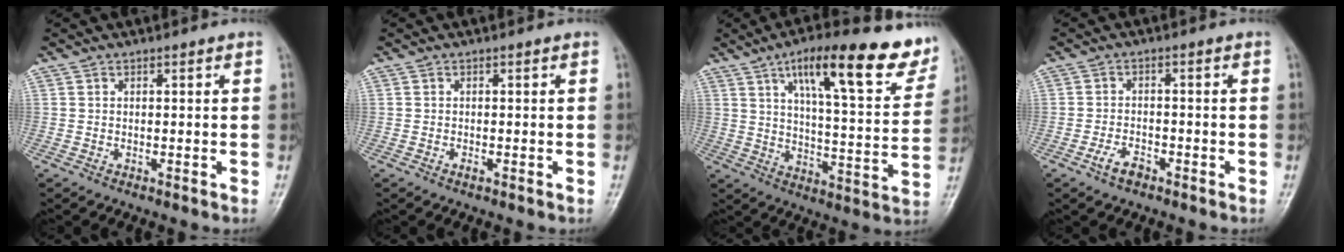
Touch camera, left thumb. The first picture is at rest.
{"total": 0.6, "force": [-0.4, 0.2, 0.3], "torque": [-0.007, 0.007, -0.006]}
{"total": 21.0, "force": [12.7, 5.7, 15.7], "torque": [-0.188, -0.042, 0.186]}
{"total": 3.3, "force": [-2.2, 1.6, 1.8], "torque": [-0.034, 0.018, -0.039]}